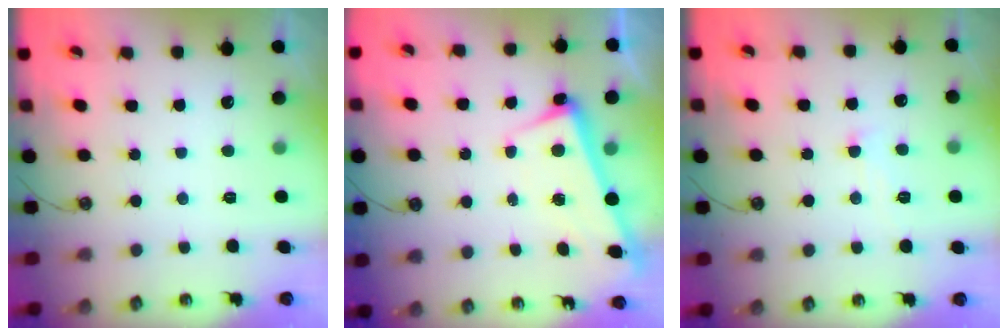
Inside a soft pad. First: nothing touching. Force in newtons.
{"total": 2.4, "press": 2.3, "slide": 0.7}
{"total": 1.8, "press": 1.7, "slide": 0.6}